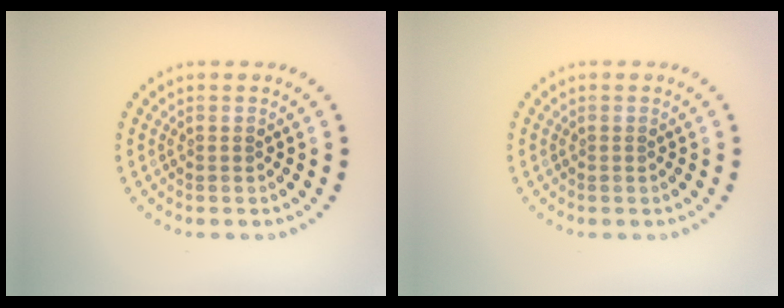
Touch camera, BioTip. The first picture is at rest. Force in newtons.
{"total": 0.0}